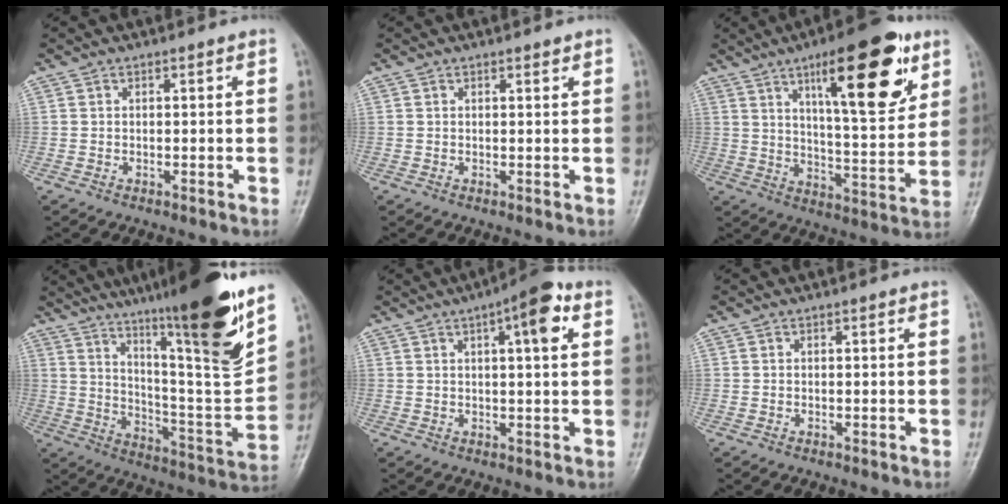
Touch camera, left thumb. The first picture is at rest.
{"total": 0.9, "force": [0.6, 0.3, 0.6], "torque": [-0.008, -0.002, 0.008]}
{"total": 19.5, "force": [10.1, 6.3, 15.5], "torque": [-0.190, -0.047, 0.152]}
{"total": 25.2, "force": [16.7, 2.7, 18.7], "torque": [-0.263, -0.076, 0.270]}
{"total": 8.3, "force": [3.2, 2.3, 7.3], "torque": [-0.096, 0.005, 0.040]}
{"total": 0.0}